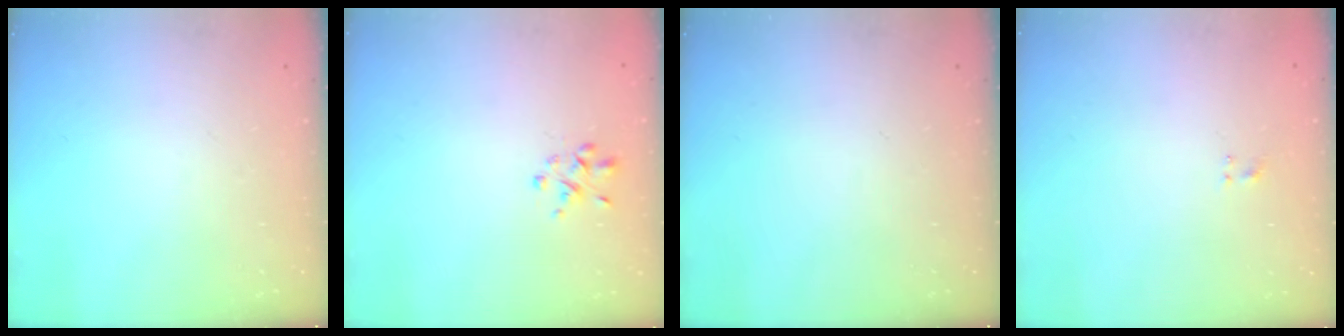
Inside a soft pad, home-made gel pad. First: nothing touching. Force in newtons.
{"total": 2.5, "press": 2.5, "slide": 0.6}
{"total": 0.0}
{"total": 1.0, "press": 0.6, "slide": 0.7}